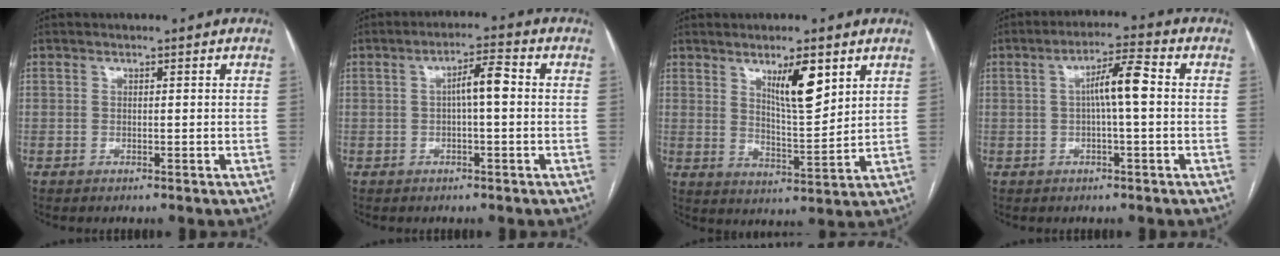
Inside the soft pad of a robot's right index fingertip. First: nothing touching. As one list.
[{"total": 4.4, "force": [0.1, 0.7, 4.3], "torque": [-0.071, 0.013, 0.001]}, {"total": 8.0, "force": [4.2, 1.5, 6.6], "torque": [-0.115, -0.010, 0.076]}, {"total": 6.1, "force": [0.3, 0.5, 6.0], "torque": [-0.103, 0.018, 0.004]}]